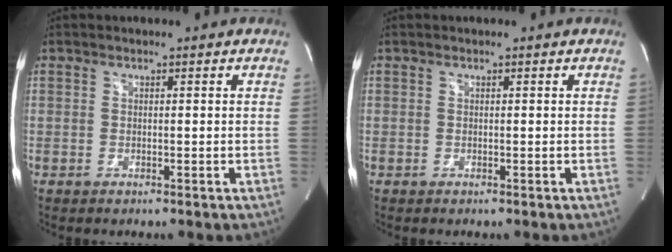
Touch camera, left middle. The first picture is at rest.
{"total": 0.0}